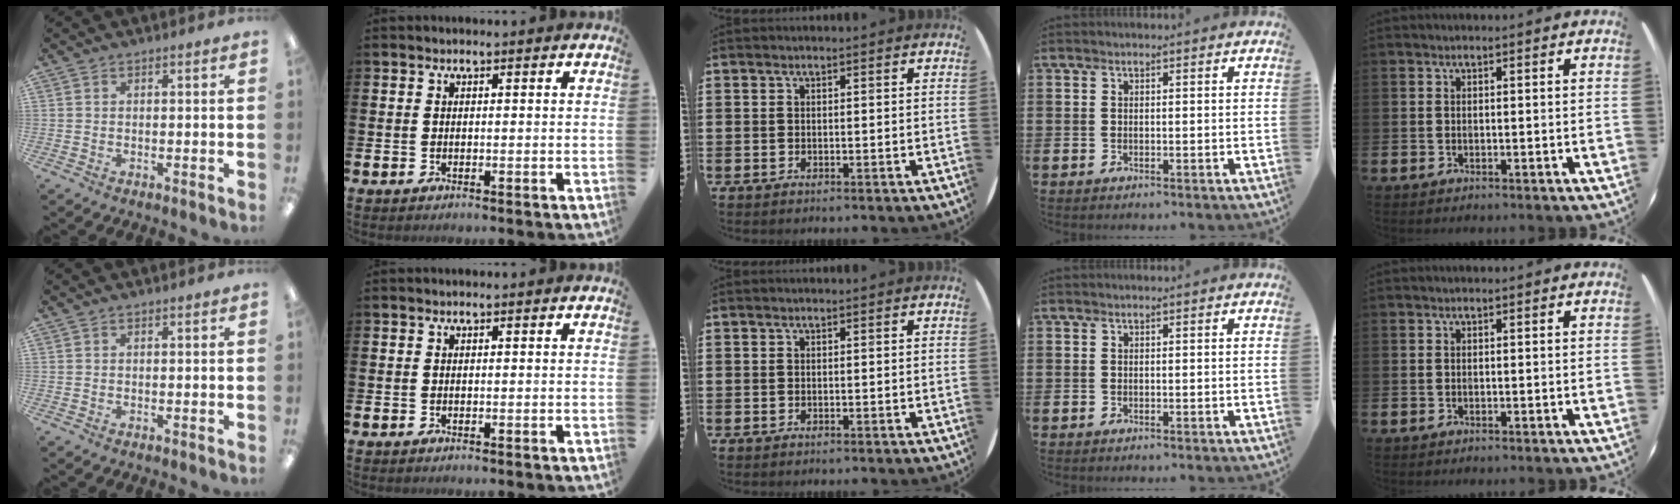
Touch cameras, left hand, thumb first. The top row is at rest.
{}